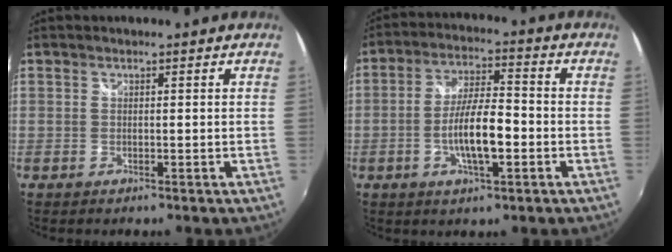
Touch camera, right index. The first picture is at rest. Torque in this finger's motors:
{"motor_torque": [1.38, -0.38, 0.67, 0.17]}